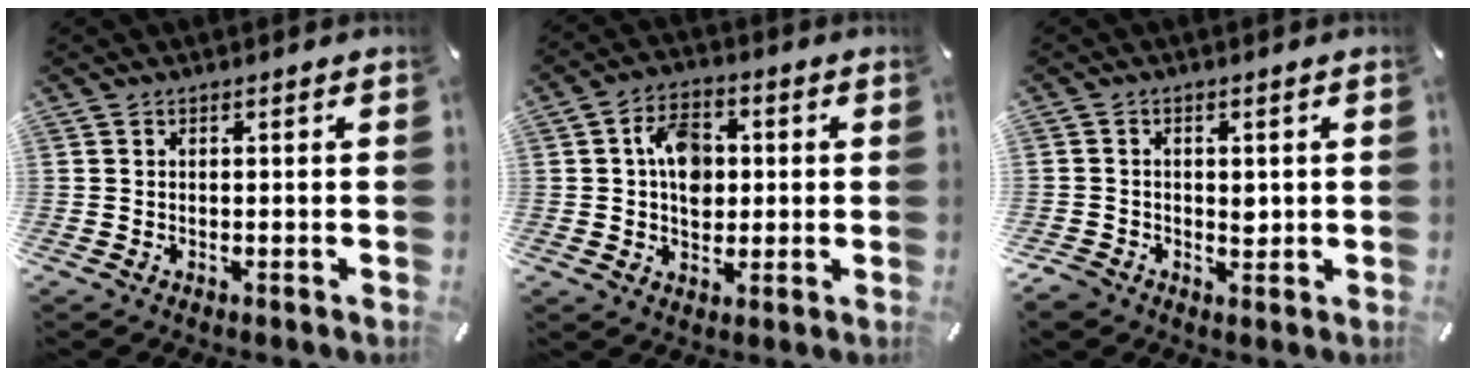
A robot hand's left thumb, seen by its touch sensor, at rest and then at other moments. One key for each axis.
{"total": 9.0, "fx": 0.8, "fy": 6.8, "fz": 5.8, "tx": -0.082, "ty": 0.008, "tz": 0.016}
{"total": 4.1, "fx": -0.3, "fy": 3.9, "fz": 1.2, "tx": -0.018, "ty": 0.000, "tz": -0.005}